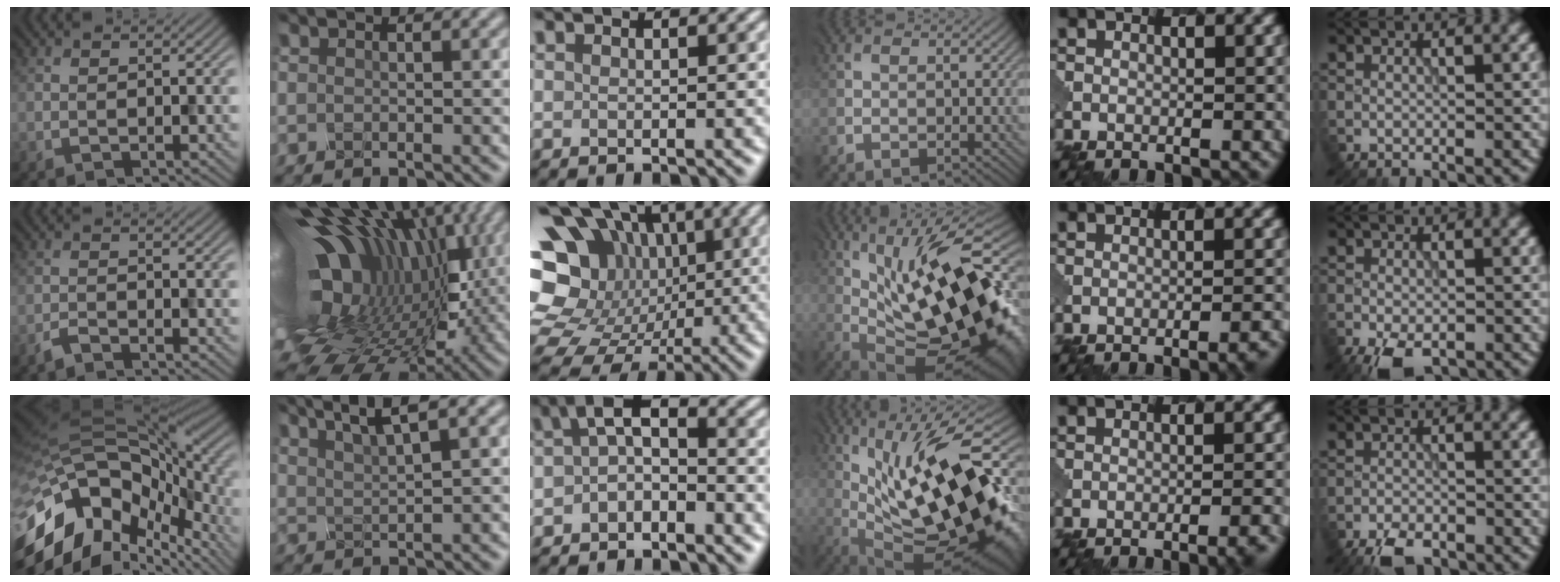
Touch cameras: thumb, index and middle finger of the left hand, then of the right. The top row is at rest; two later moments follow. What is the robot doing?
{"motion": "dispense", "object": "toothpaste"}